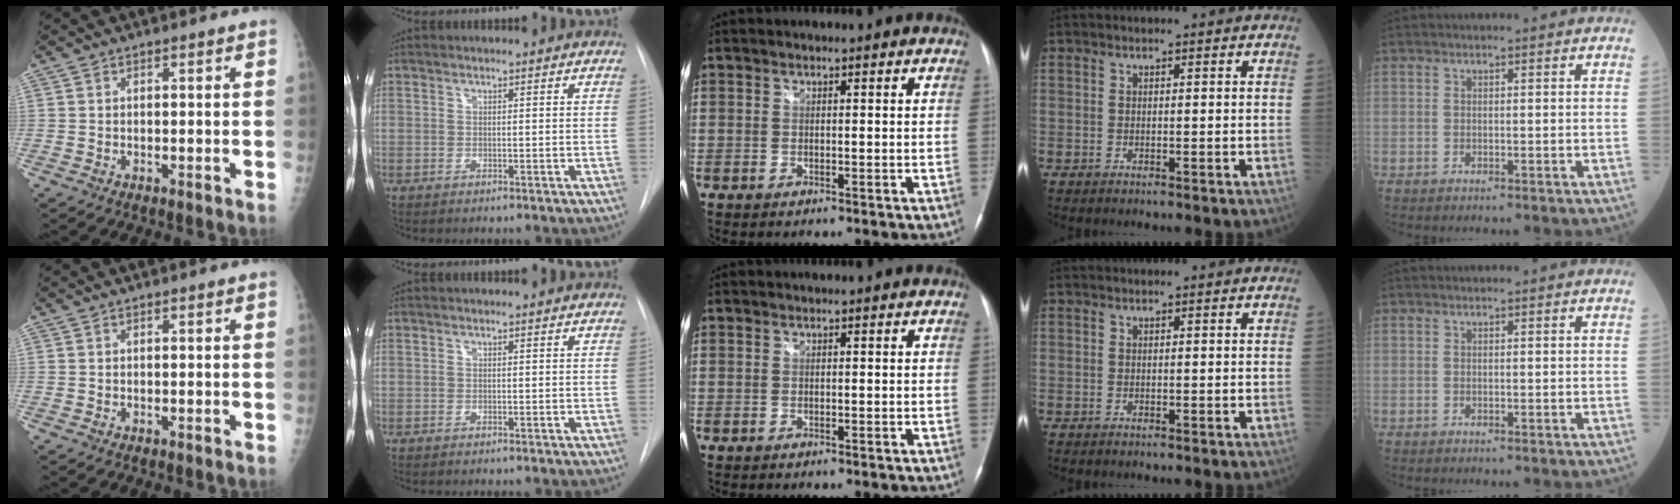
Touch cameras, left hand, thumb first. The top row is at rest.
{}